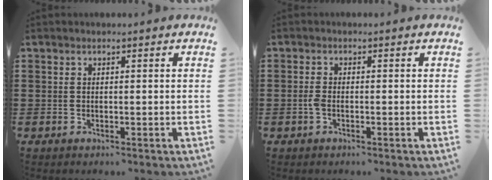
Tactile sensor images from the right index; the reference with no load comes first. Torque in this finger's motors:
{"motor_torque": [0.42, -0.45, 0.21, 0.06]}